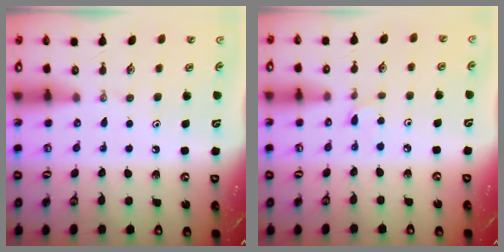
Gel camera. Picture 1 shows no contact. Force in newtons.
{"total": 2.8, "press": 2.8, "slide": 0.4}